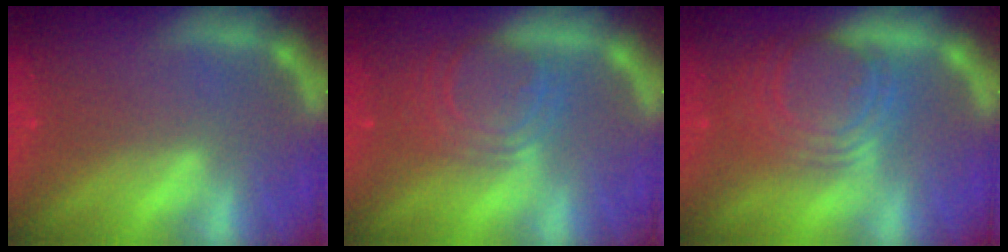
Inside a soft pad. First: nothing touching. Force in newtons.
{"total": 6.5}
{"total": 9.5}